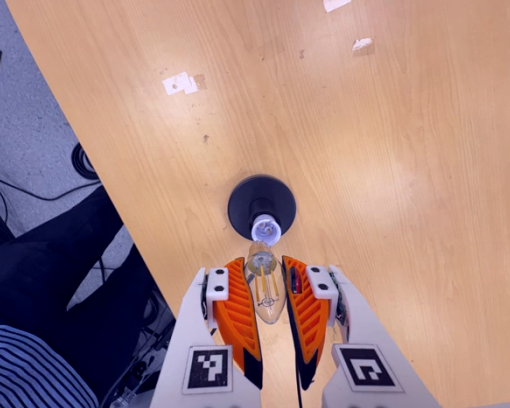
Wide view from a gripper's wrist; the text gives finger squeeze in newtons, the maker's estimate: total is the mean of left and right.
{"total": 20.8, "left": 24.4, "right": 17.1}